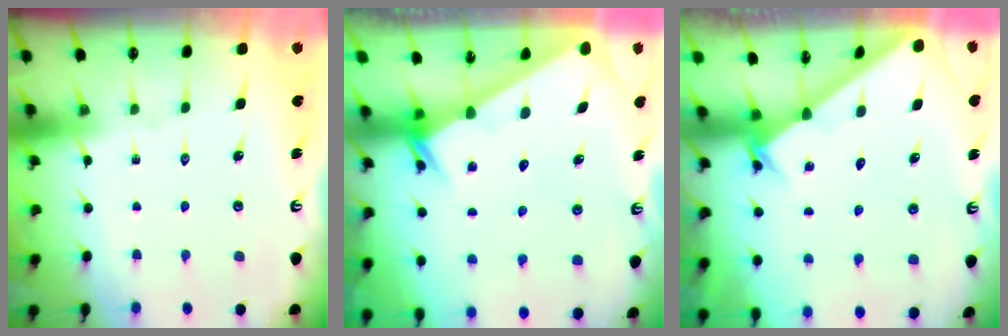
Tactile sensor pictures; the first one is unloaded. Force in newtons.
{"total": 2.5, "press": 2.5, "slide": 0.1}
{"total": 1.8, "press": 1.8, "slide": 0.2}